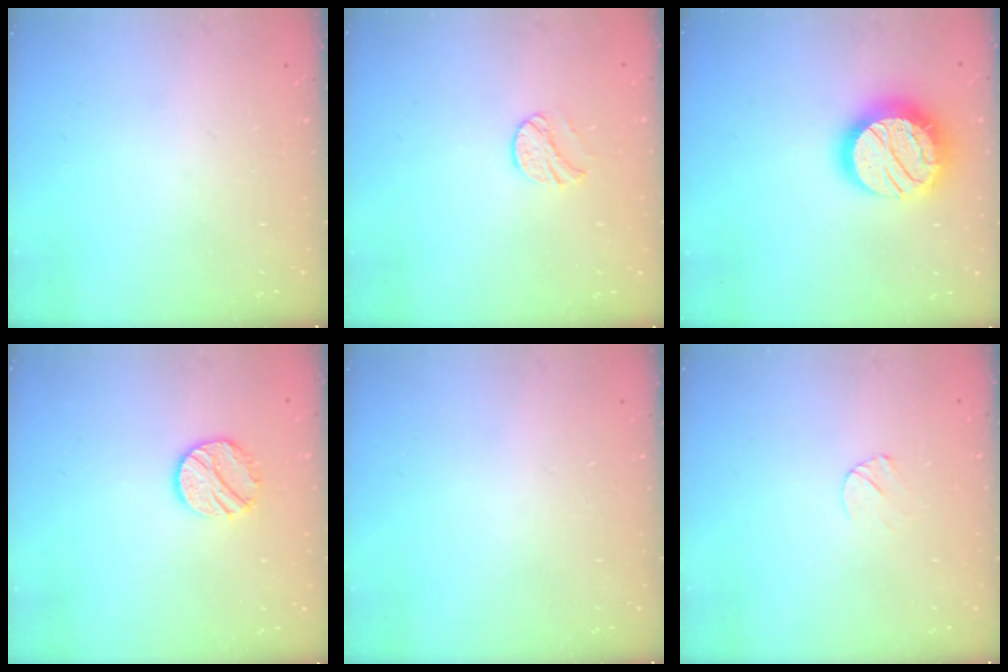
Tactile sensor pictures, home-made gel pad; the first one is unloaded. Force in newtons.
{"total": 8.0, "press": 7.9, "slide": 0.6}
{"total": 21.0, "press": 20.9, "slide": 1.4}
{"total": 10.1, "press": 10.1, "slide": 0.4}
{"total": 0.0}
{"total": 4.2, "press": 4.2, "slide": 0.4}